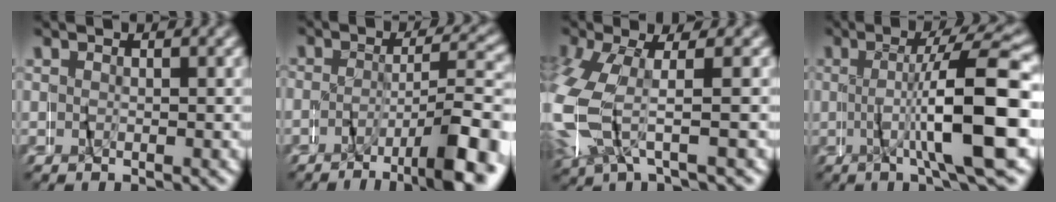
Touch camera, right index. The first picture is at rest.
{"total": 7.6, "force": [-5.5, 1.3, 5.0], "torque": [-0.081, -0.007, -0.087]}
{"total": 7.6, "force": [-0.5, 5.2, 5.4], "torque": [-0.176, -0.014, -0.003]}
{"total": 8.6, "force": [-1.0, 0.9, 8.5], "torque": [-0.126, 0.013, -0.013]}